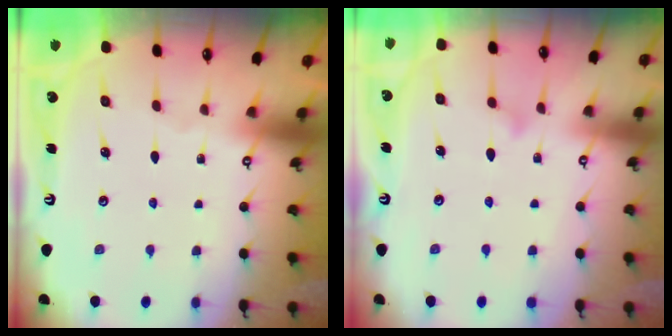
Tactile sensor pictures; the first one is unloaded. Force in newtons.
{"total": 8.4, "press": 8.4, "slide": 0.5}